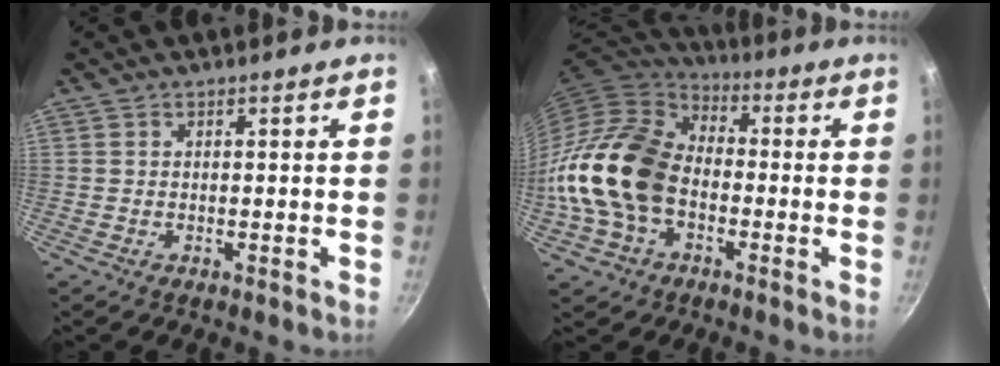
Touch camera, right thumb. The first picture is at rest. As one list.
[{"total": 18.1, "force": [-3.4, 12.9, 12.3], "torque": [-0.210, 0.040, -0.080]}]